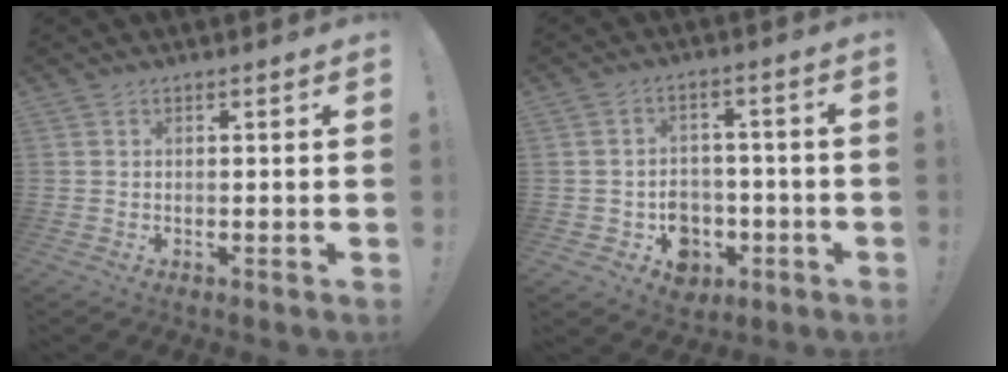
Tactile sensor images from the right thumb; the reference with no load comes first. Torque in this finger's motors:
{"motor_torque": [1.11, 0.80, 0.64, -0.71, 0.00]}